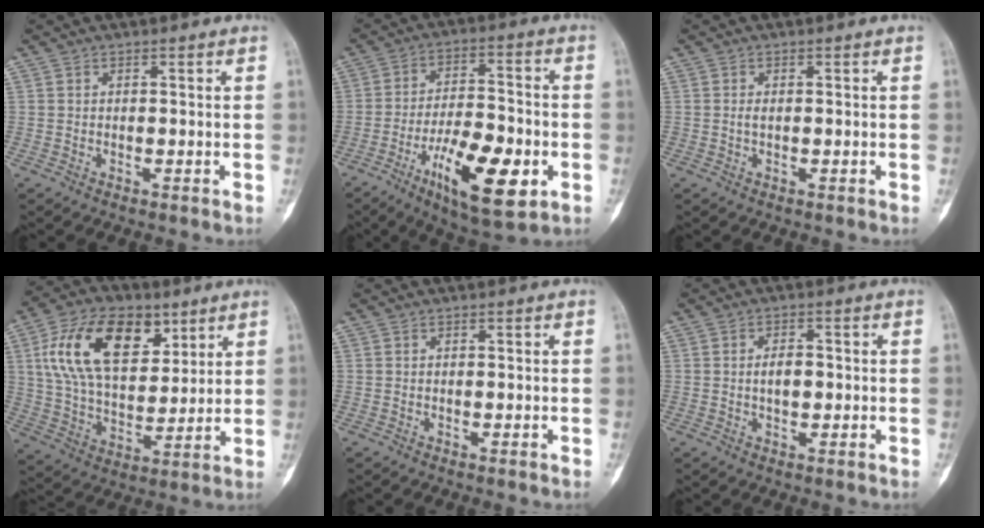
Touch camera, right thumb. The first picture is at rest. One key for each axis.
{"total": 16.8, "fx": -6.3, "fy": 6.2, "fz": 14.4, "tx": -0.223, "ty": 0.018, "tz": -0.094}
{"total": 0.9, "fx": -0.1, "fy": 0.4, "fz": 0.8, "tx": -0.018, "ty": 0.000, "tz": -0.003}
{"total": 20.0, "fx": 8.3, "fy": 11.5, "fz": 14.1, "tx": -0.228, "ty": -0.019, "tz": 0.151}
{"total": 0.0}
{"total": 3.4, "fx": -0.2, "fy": 1.9, "fz": 2.8, "tx": -0.044, "ty": 0.005, "tz": -0.005}